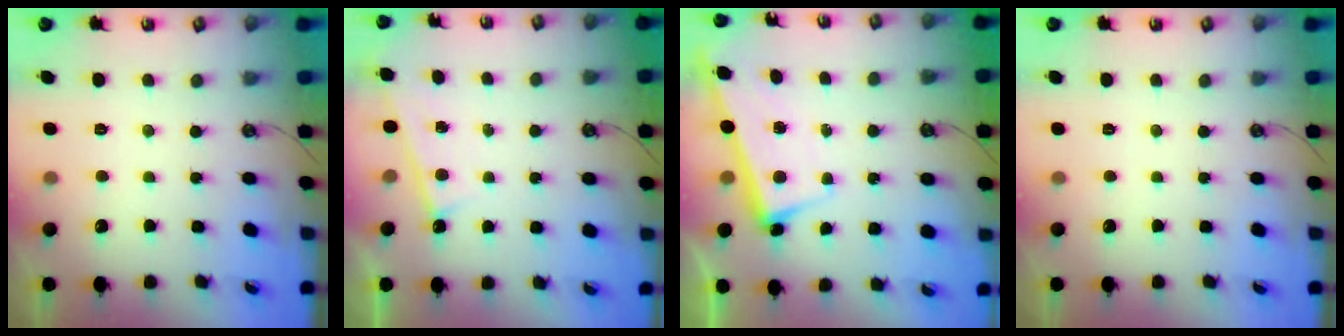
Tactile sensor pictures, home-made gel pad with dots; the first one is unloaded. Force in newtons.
{"total": 0.8, "press": 0.7, "slide": 0.4}
{"total": 2.7, "press": 2.5, "slide": 0.9}
{"total": 0.0}